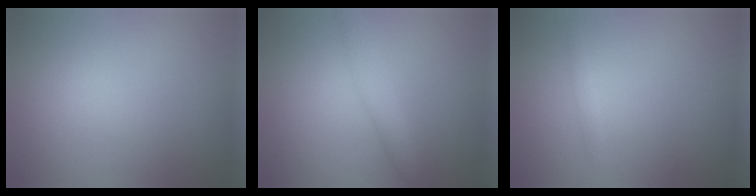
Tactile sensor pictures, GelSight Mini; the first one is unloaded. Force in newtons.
{"total": 2.1, "press": 2.1, "slide": 0.1}
{"total": 0.6, "press": 0.5, "slide": 0.0}